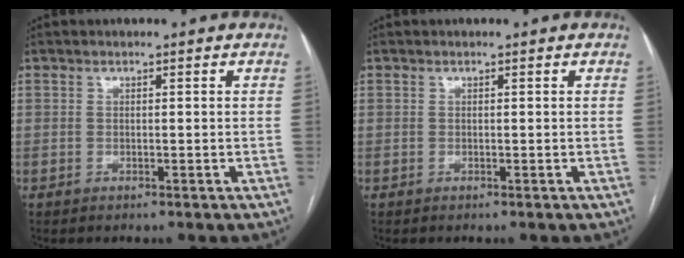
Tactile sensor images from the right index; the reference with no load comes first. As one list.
[{"total": 0.0}]